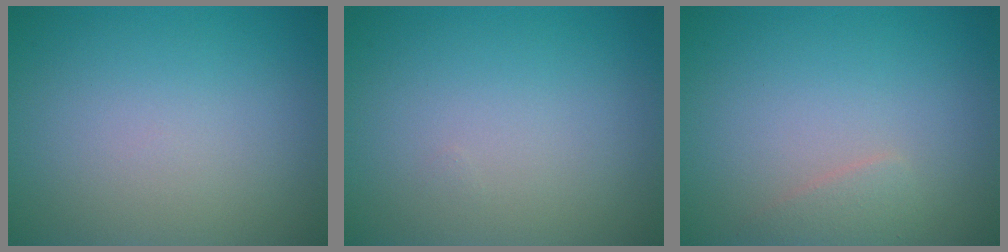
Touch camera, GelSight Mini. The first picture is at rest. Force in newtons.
{"total": 0.0}
{"total": 1.3, "press": 1.3, "slide": 0.0}